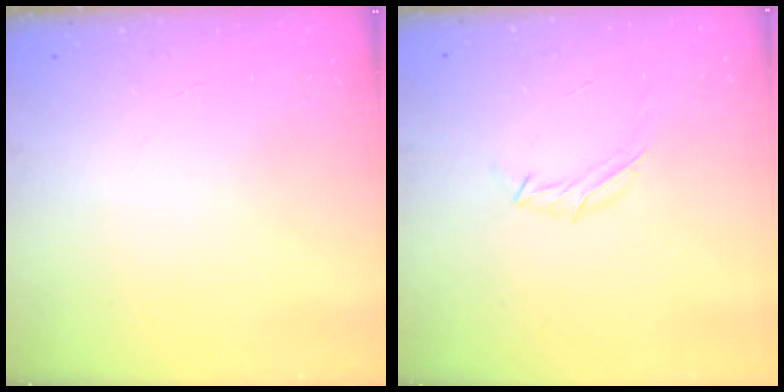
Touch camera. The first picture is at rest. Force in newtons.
{"total": 6.0, "press": 5.9, "slide": 1.1}